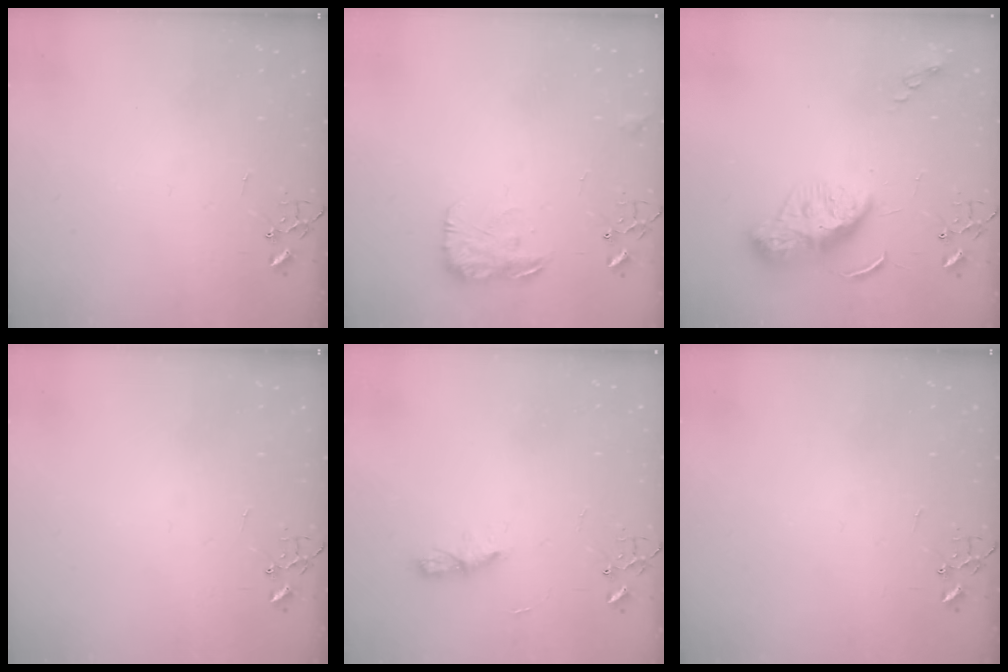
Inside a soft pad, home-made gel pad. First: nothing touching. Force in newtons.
{"total": 11.7, "press": 11.7, "slide": 0.4}
{"total": 10.0, "press": 10.0, "slide": 0.9}
{"total": 0.0}
{"total": 5.1, "press": 5.0, "slide": 0.6}
{"total": 0.0}